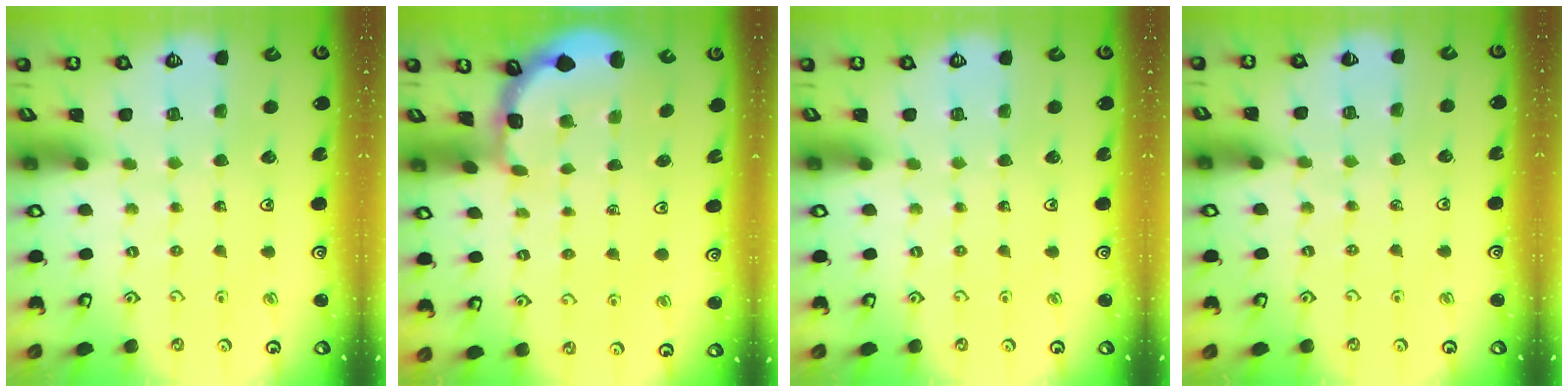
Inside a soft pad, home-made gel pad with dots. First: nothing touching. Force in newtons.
{"total": 2.0, "press": 2.0, "slide": 0.3}
{"total": 0.0}
{"total": 3.3, "press": 3.3, "slide": 0.4}